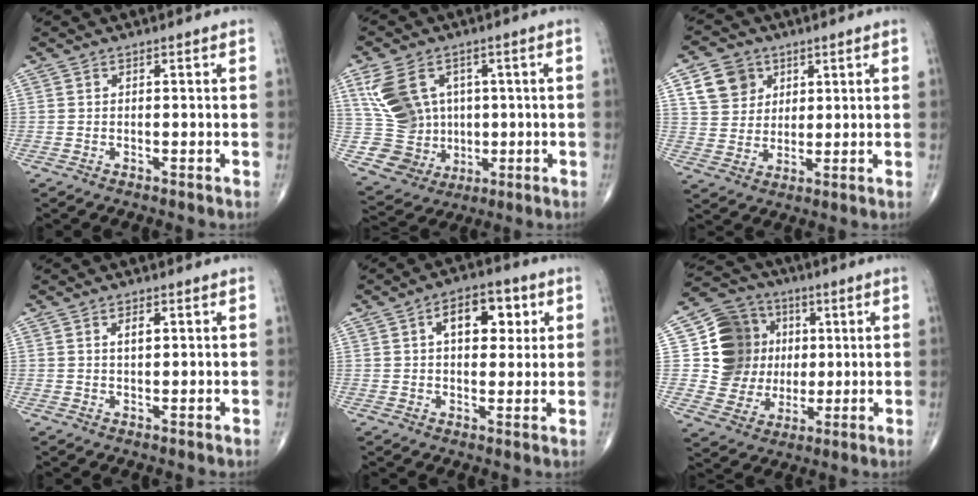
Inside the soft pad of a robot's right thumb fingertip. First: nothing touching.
{"total": 12.3, "force": [4.6, 9.3, 6.6], "torque": [-0.102, -0.015, 0.105]}
{"total": 8.3, "force": [3.6, 6.9, 2.9], "torque": [-0.025, -0.010, 0.069]}
{"total": 2.4, "force": [0.8, 1.2, 1.9], "torque": [-0.028, -0.003, 0.013]}
{"total": 9.9, "force": [3.0, 5.8, 7.5], "torque": [-0.070, 0.005, 0.040]}
{"total": 14.5, "force": [2.3, 13.4, 5.0], "torque": [-0.037, 0.006, 0.050]}